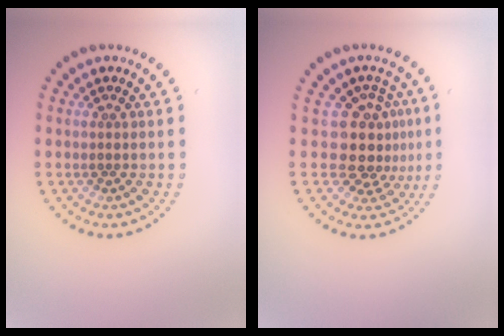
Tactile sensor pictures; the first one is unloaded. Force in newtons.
{"total": 3.9, "press": 2.9, "slide": 2.6}